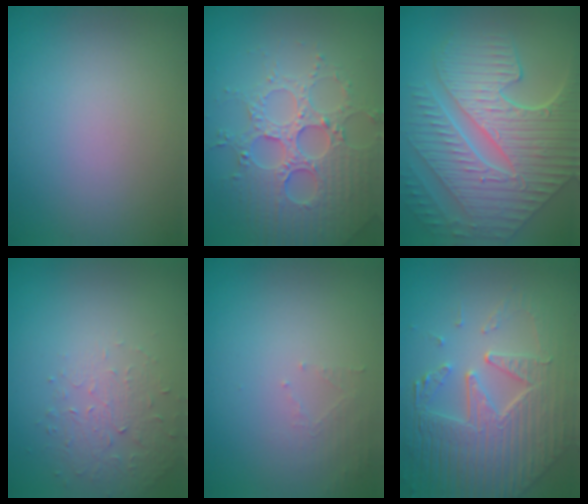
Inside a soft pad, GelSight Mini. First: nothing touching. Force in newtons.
{"total": 5.1, "press": 5.0, "slide": 1.1}
{"total": 10.4, "press": 7.3, "slide": 7.4}
{"total": 1.6, "press": 1.1, "slide": 1.2}
{"total": 1.4, "press": 1.3, "slide": 0.3}
{"total": 8.2, "press": 5.7, "slide": 5.8}